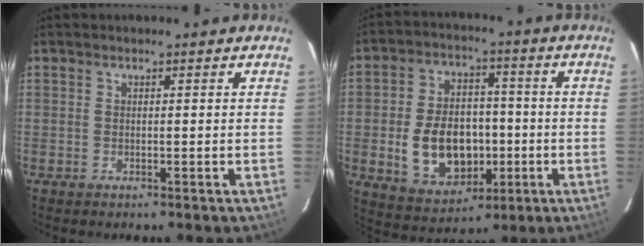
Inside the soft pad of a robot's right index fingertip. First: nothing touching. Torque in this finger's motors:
{"motor_torque": [1.06, -0.81, 0.34, 0.12]}